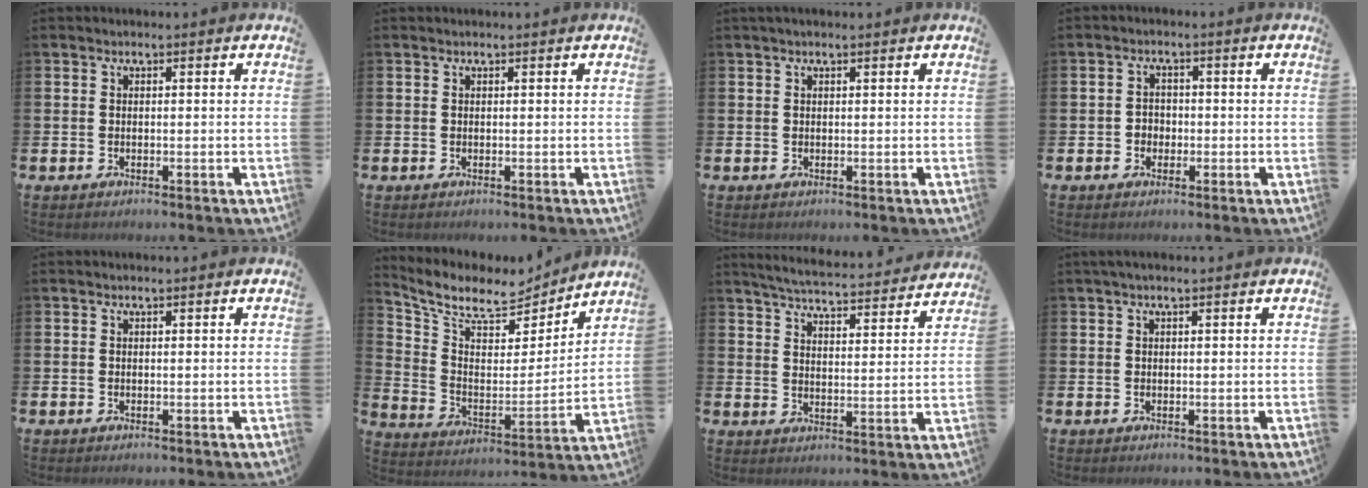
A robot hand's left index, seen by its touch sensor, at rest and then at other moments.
{"total": 0.0}
{"total": 0.7, "force": [0.6, 0.1, 0.4], "torque": [-0.006, 0.002, 0.009]}
{"total": 2.0, "force": [-0.6, 1.9, 0.5], "torque": [-0.005, 0.005, -0.018]}
{"total": 0.0}
{"total": 8.2, "force": [7.3, 2.9, 2.3], "torque": [-0.094, -0.052, 0.125]}
{"total": 5.4, "force": [5.3, 0.3, 1.1], "torque": [-0.042, -0.043, 0.089]}
{"total": 1.0, "force": [0.6, 0.1, 0.7], "torque": [-0.012, 0.003, 0.010]}